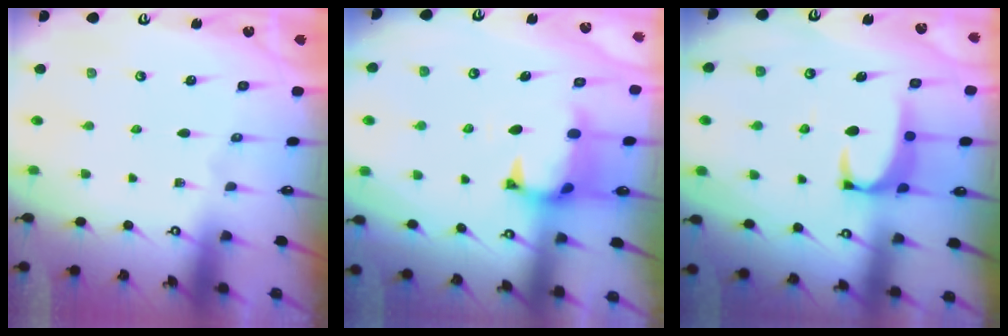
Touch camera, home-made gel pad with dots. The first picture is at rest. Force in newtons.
{"total": 1.2, "press": 0.6, "slide": 1.0}
{"total": 1.9, "press": 1.9, "slide": 0.3}